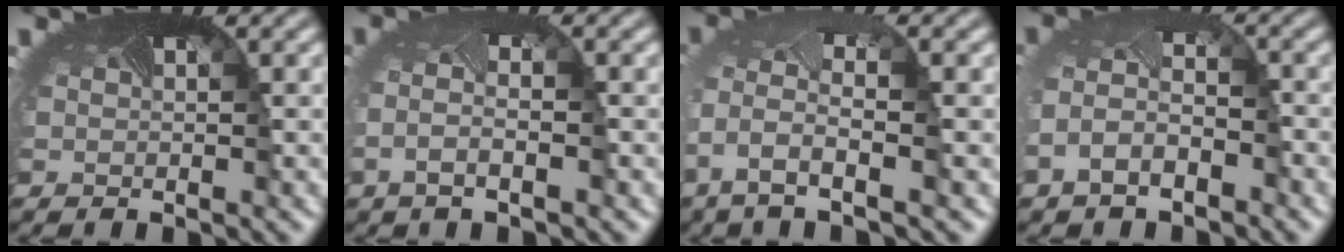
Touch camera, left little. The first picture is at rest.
{"total": 2.1, "force": [-0.8, 0.6, 1.9], "torque": [-0.059, -0.004, -0.021]}
{"total": 5.2, "force": [-1.9, 2.2, 4.3], "torque": [-0.119, -0.014, -0.042]}
{"total": 3.6, "force": [-2.1, 2.3, 1.9], "torque": [-0.058, -0.010, -0.049]}